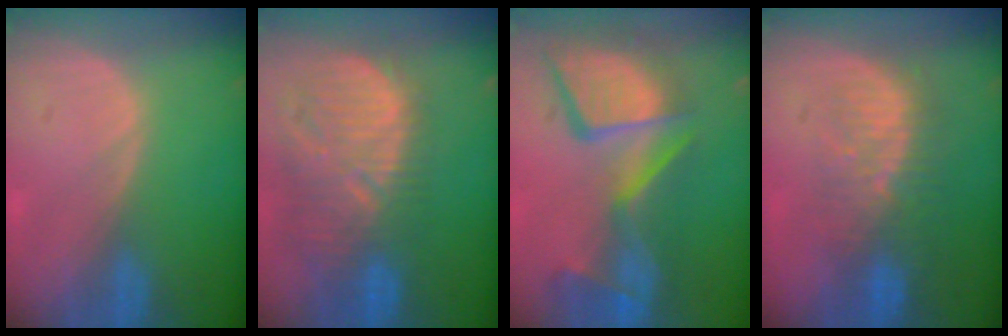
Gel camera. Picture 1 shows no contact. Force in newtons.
{"total": 12.8, "press": 11.3, "slide": 6.0}
{"total": 13.8, "press": 11.3, "slide": 8.0}
{"total": 8.7, "press": 8.0, "slide": 3.6}